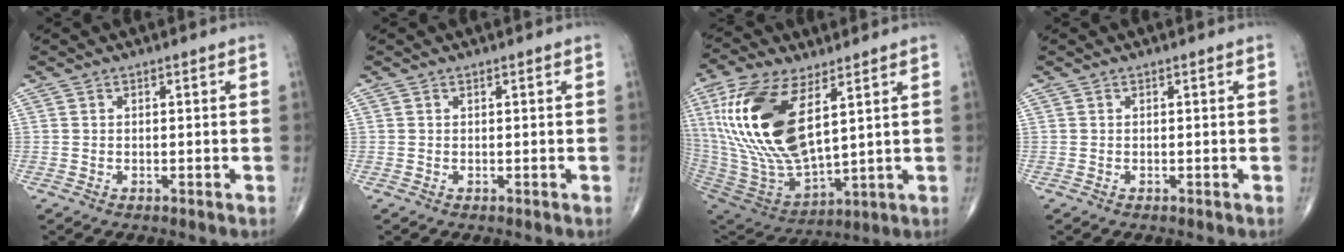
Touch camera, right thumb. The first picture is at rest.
{"total": 0.0}
{"total": 24.1, "force": [7.6, 11.1, 20.0], "torque": [-0.421, -0.030, 0.153]}
{"total": 0.0}